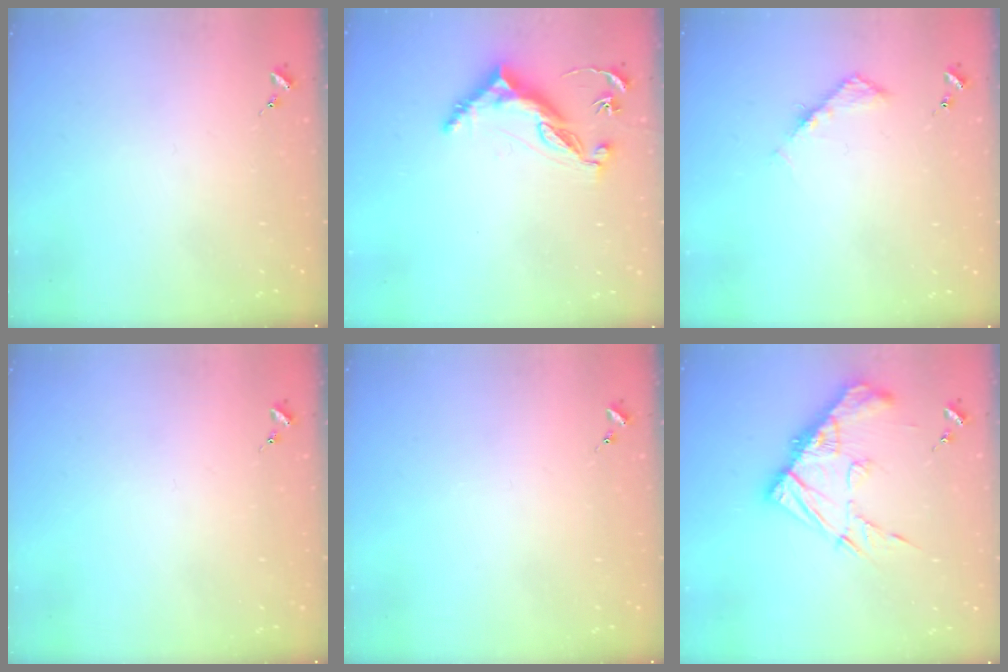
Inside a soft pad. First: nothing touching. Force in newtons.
{"total": 9.5, "press": 9.5, "slide": 0.9}
{"total": 4.2, "press": 4.2, "slide": 0.5}
{"total": 0.0}
{"total": 0.0}
{"total": 16.3, "press": 16.2, "slide": 1.3}